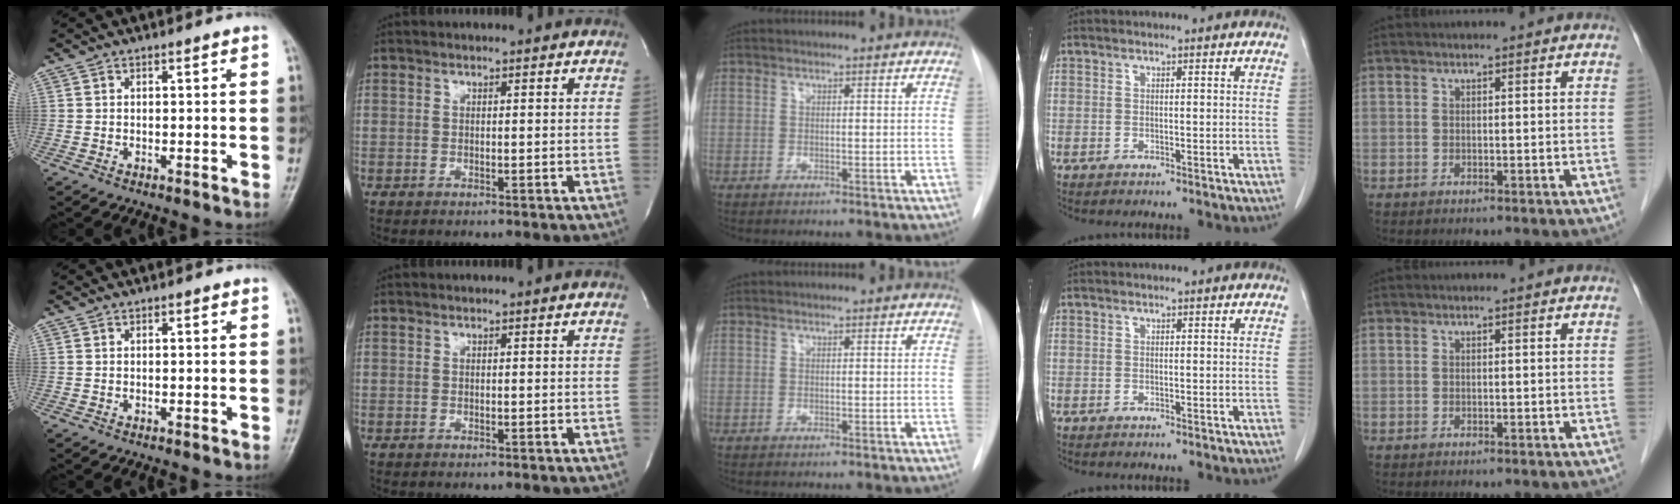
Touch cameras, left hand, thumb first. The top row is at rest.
{}